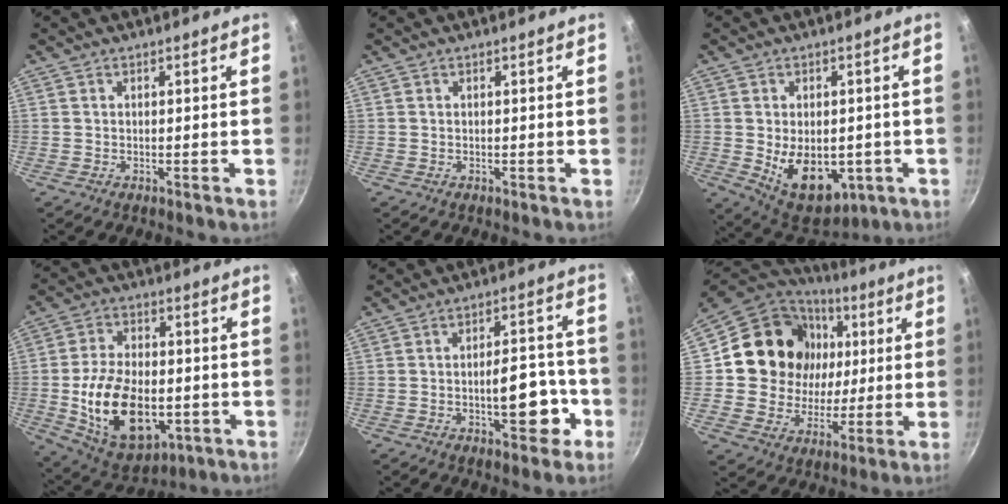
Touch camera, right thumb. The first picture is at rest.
{"total": 0.0}
{"total": 13.4, "force": [-2.2, 8.8, 9.9], "torque": [-0.112, -0.014, -0.008]}
{"total": 18.6, "force": [-3.2, 11.5, 14.3], "torque": [-0.234, 0.008, -0.039]}
{"total": 10.6, "force": [-3.4, 4.9, 8.7], "torque": [-0.082, 0.032, -0.045]}
{"total": 20.4, "force": [4.1, 18.0, 8.8], "torque": [-0.147, 0.009, 0.073]}